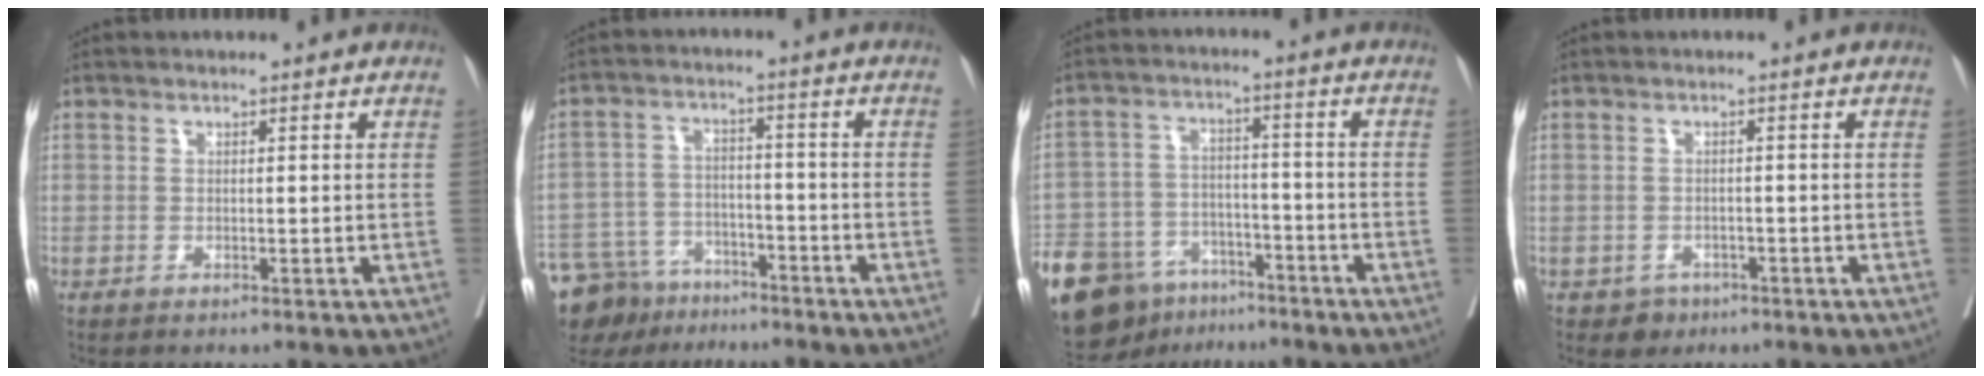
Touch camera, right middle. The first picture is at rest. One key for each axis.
{"total": 12.0, "fx": -9.7, "fy": 6.3, "fz": 3.4, "tx": -0.068, "ty": 0.013, "tz": -0.157}
{"total": 21.0, "fx": -13.9, "fy": 12.3, "fz": 9.8, "tx": -0.274, "ty": -0.011, "tz": -0.224}
{"total": 2.3, "fx": -1.3, "fy": 1.8, "fz": 0.2, "tx": -0.002, "ty": 0.008, "tz": -0.015}